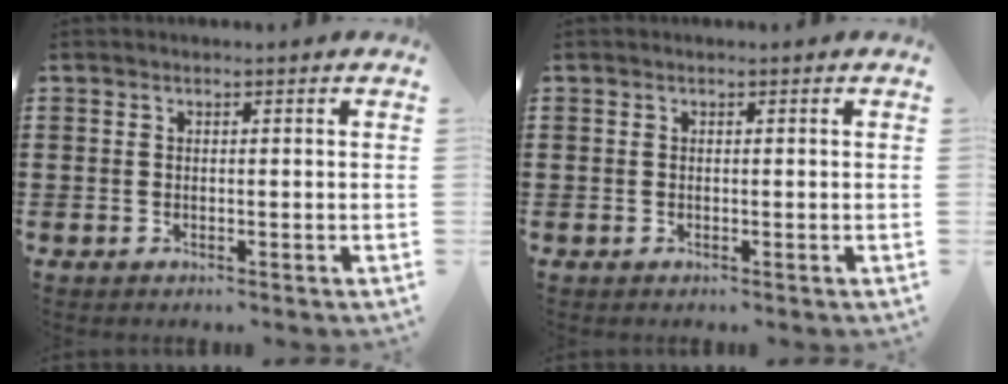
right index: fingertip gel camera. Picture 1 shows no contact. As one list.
[{"total": 0.0}]